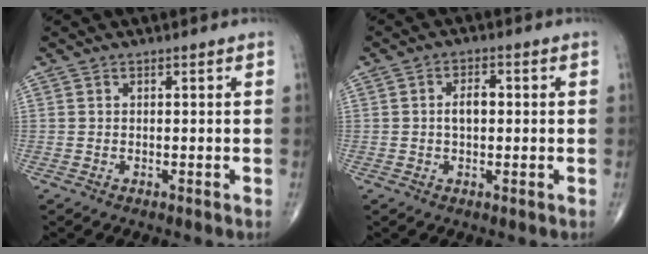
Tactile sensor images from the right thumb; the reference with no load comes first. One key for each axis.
{"total": 3.7, "fx": 0.1, "fy": 2.1, "fz": 3.0, "tx": -0.052, "ty": 0.009, "tz": -0.001}